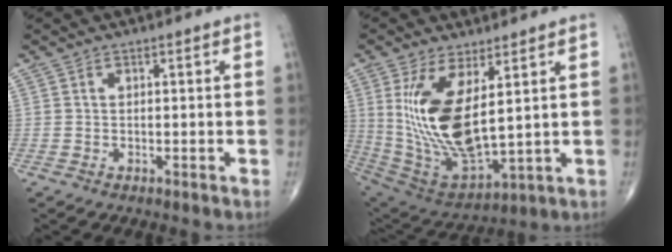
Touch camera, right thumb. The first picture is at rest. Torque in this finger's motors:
{"motor_torque": [-0.48, 1.28, 1.36, 1.04, 0.26]}